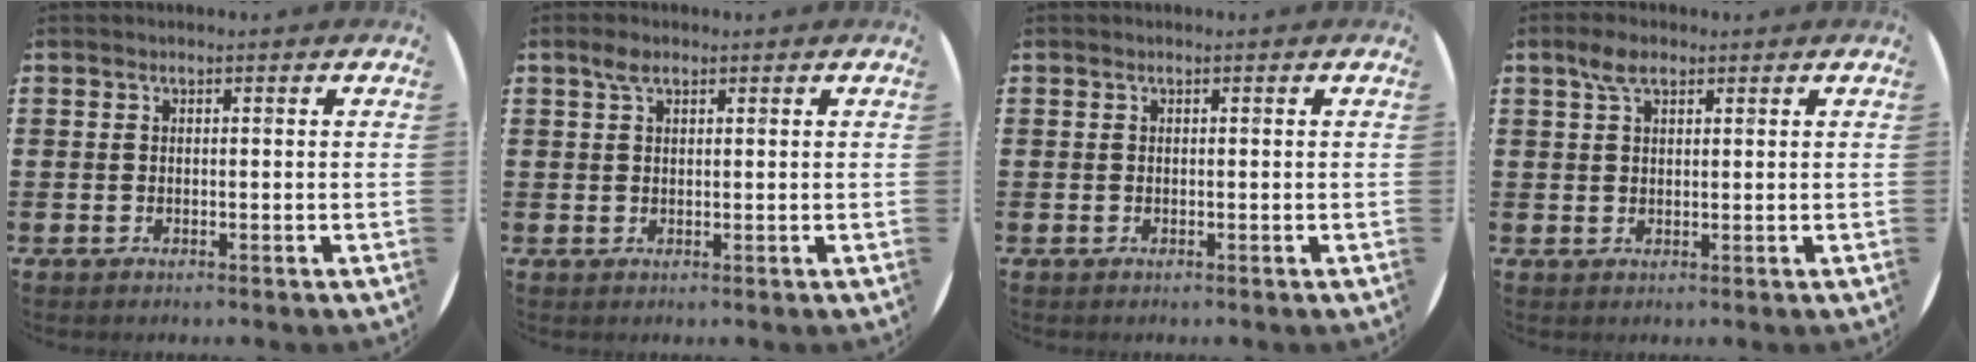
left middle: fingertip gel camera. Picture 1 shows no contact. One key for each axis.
{"total": 2.0, "fx": 1.2, "fy": 1.0, "fz": 1.2, "tx": -0.019, "ty": 0.003, "tz": 0.020}
{"total": 0.0}
{"total": 3.3, "fx": 2.1, "fy": 1.6, "fz": 1.9, "tx": -0.035, "ty": 0.004, "tz": 0.036}